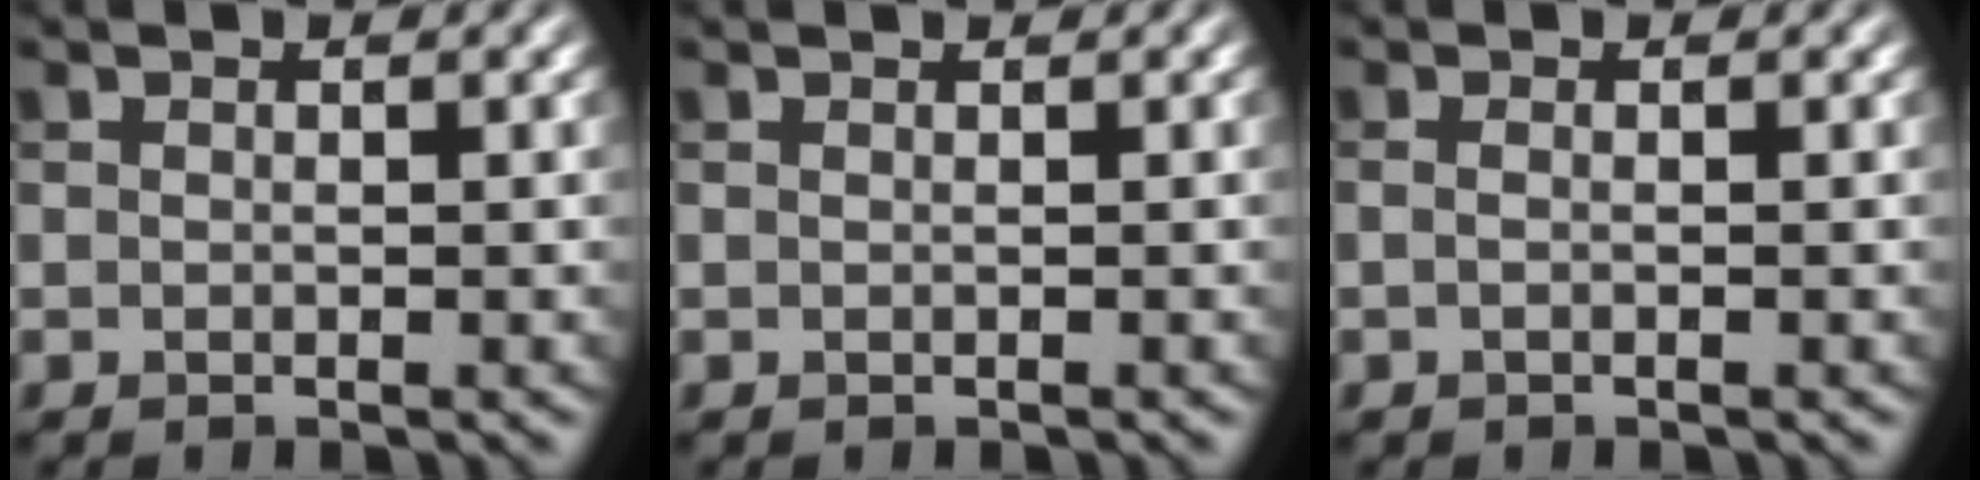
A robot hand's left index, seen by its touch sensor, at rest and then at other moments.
{"total": 0.9, "force": [0.7, 0.3, 0.6], "torque": [-0.006, 0.003, 0.000]}
{"total": 0.9, "force": [-0.1, 0.4, 0.8], "torque": [-0.014, -0.007, -0.007]}